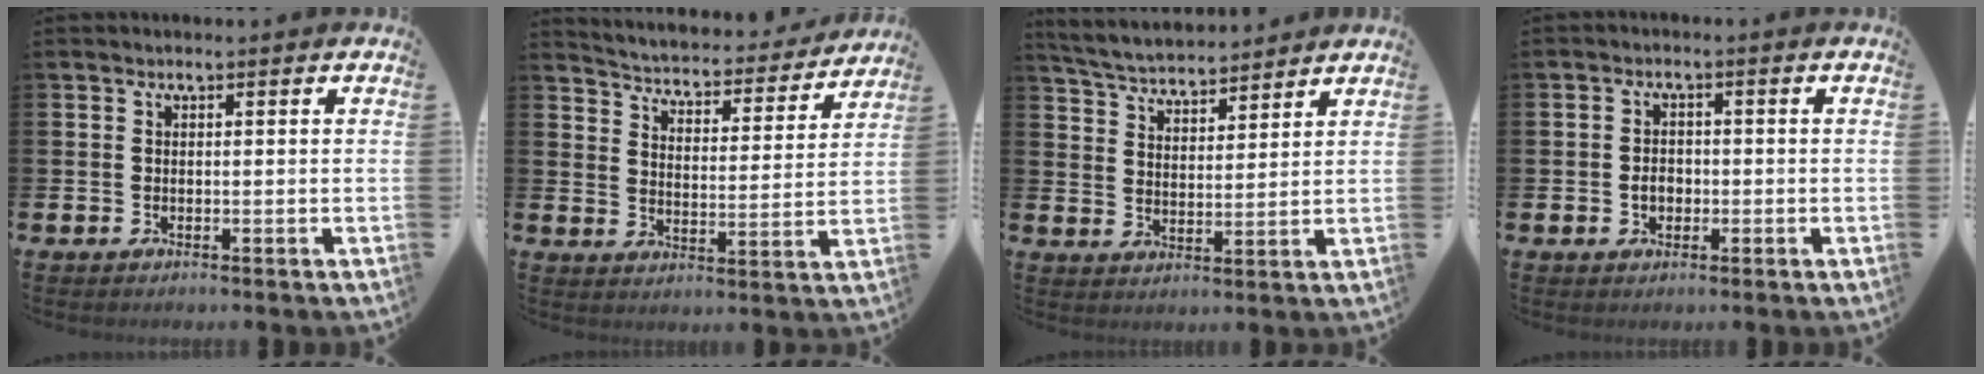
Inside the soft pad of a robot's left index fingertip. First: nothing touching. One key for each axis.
{"total": 4.3, "fx": 4.1, "fy": 1.0, "fz": 0.6, "tx": -0.034, "ty": -0.040, "tz": 0.063}
{"total": 4.9, "fx": 4.8, "fy": 0.8, "fz": 0.2, "tx": -0.021, "ty": -0.026, "tz": 0.086}
{"total": 2.4, "fx": -0.5, "fy": 1.8, "fz": 1.4, "tx": -0.010, "ty": -0.001, "tz": -0.016}